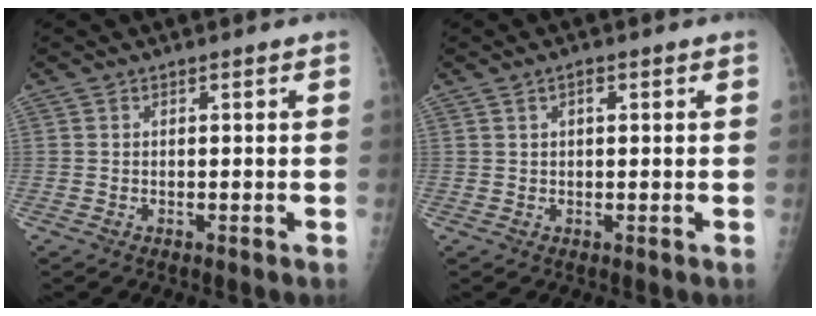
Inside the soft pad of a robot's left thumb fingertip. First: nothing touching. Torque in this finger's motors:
{"motor_torque": [-0.20, -0.11, 0.01, 0.02, 0.10]}